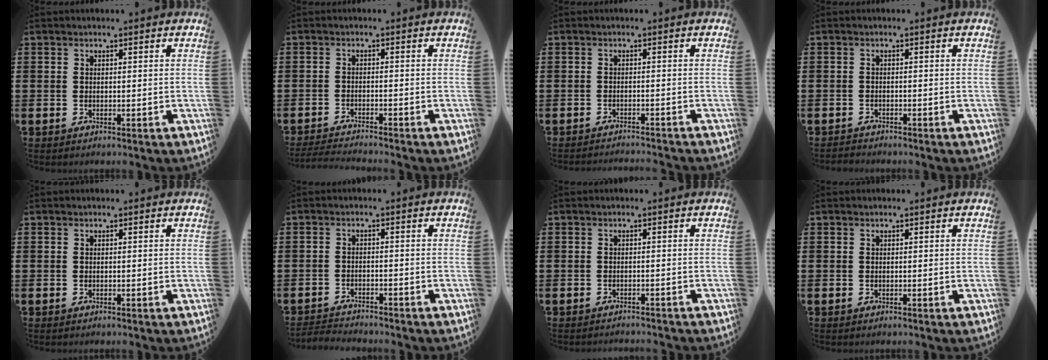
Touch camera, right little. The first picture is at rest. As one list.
[{"total": 1.8, "force": [-1.7, -0.2, 0.4], "torque": [-0.006, 0.003, -0.034]}, {"total": 1.1, "force": [-1.1, -0.2, -0.1], "torque": [0.000, 0.002, -0.023]}, {"total": 0.8, "force": [-0.8, 0.1, -0.1], "torque": [-0.001, 0.000, -0.017]}, {"total": 0.0}, {"total": 2.0, "force": [-2.0, 0.0, -0.2], "torque": [-0.003, 0.002, -0.043]}, {"total": 0.8, "force": [-0.8, -0.1, 0.0], "torque": [-0.002, -0.001, -0.016]}, {"total": 0.0}]